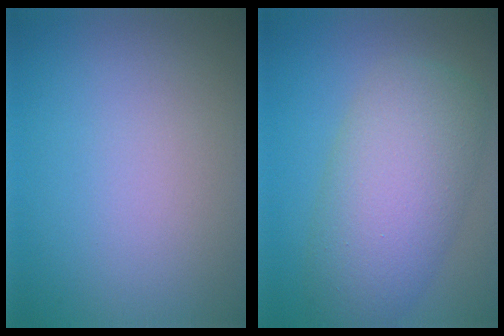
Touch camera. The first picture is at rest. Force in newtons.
{"total": 7.9, "press": 7.9, "slide": 0.2}